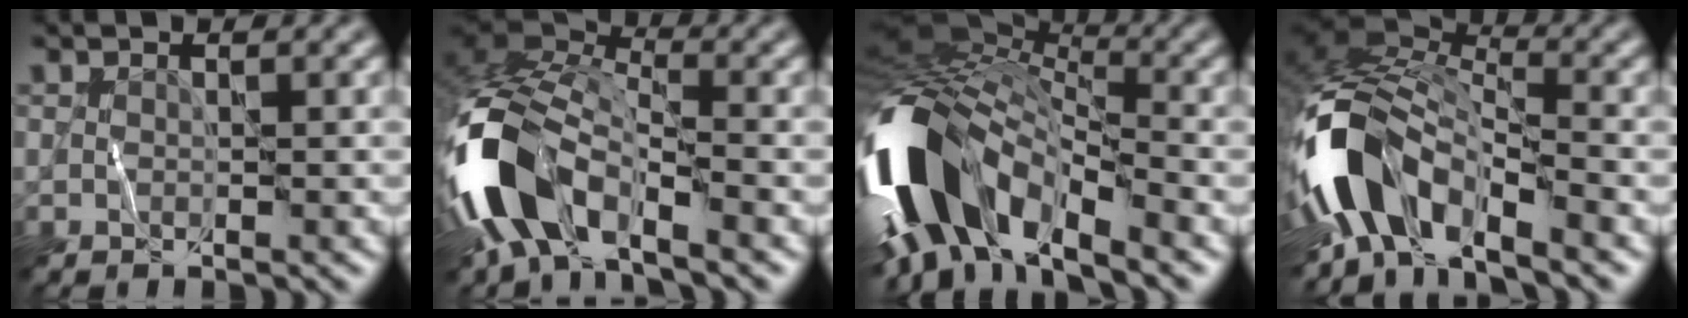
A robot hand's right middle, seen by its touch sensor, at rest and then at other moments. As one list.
[{"total": 11.4, "force": [-5.3, 5.7, 8.3], "torque": [-0.165, -0.005, -0.112]}, {"total": 12.7, "force": [-5.0, 6.7, 9.6], "torque": [-0.189, 0.002, -0.104]}, {"total": 9.3, "force": [-4.8, 4.5, 6.6], "torque": [-0.124, 0.007, -0.105]}]